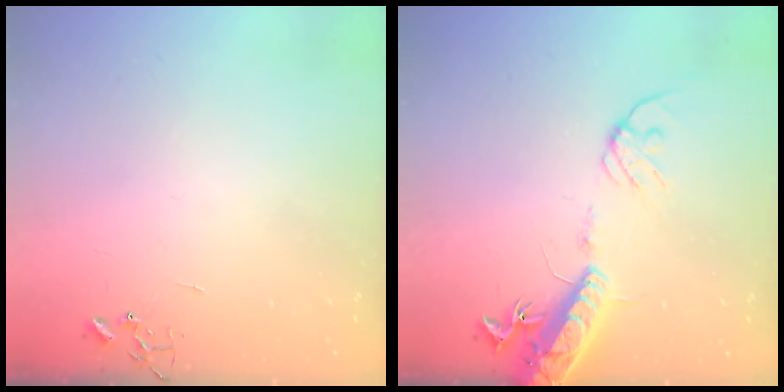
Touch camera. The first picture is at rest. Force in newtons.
{"total": 16.1, "press": 15.7, "slide": 3.6}